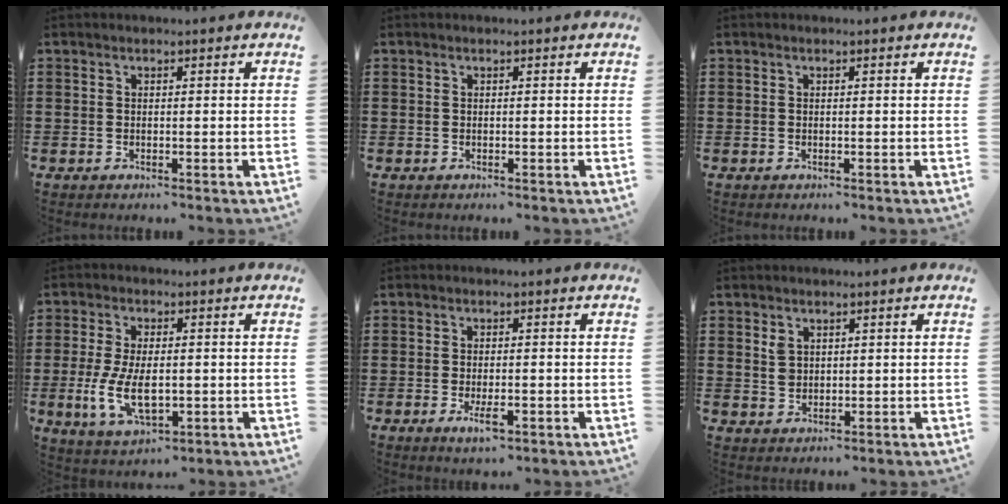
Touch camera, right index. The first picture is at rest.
{"total": 0.0}
{"total": 0.0}
{"total": 7.6, "force": [-1.1, 3.7, 6.6], "torque": [-0.149, -0.006, -0.024]}
{"total": 3.0, "force": [-1.2, 0.9, 2.5], "torque": [-0.057, -0.005, -0.026]}
{"total": 2.1, "force": [1.2, 1.4, 1.0], "torque": [-0.025, 0.005, 0.023]}